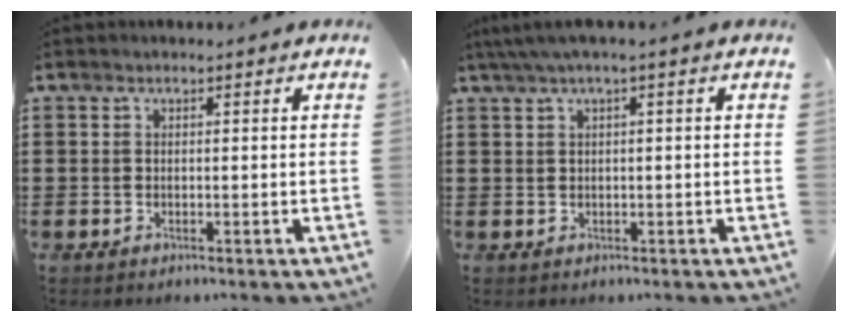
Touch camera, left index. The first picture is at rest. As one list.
[{"total": 2.1, "force": [-0.2, 0.1, 2.1], "torque": [-0.033, -0.004, -0.003]}]